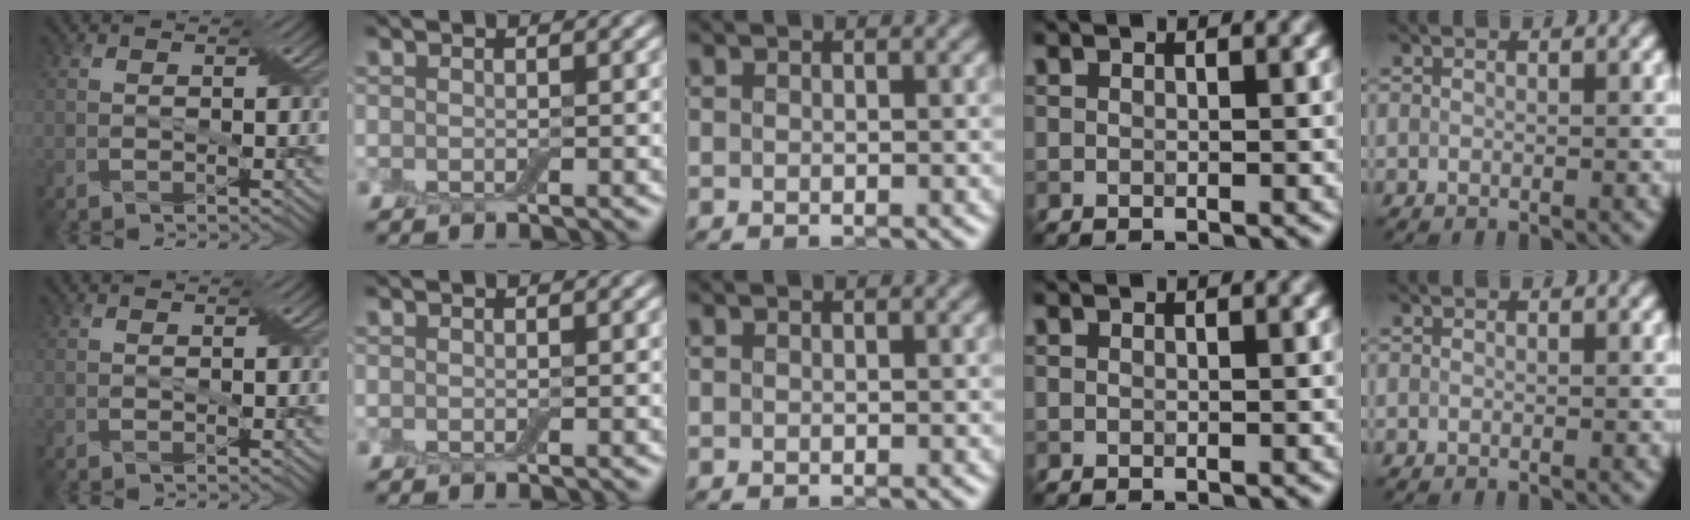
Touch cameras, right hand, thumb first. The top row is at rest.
{}